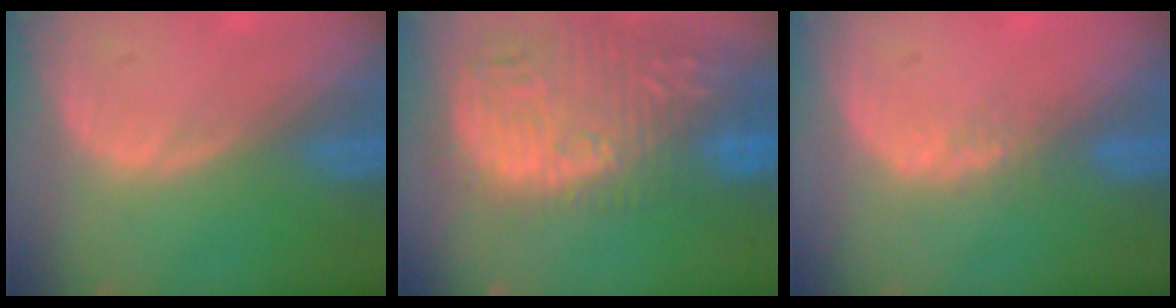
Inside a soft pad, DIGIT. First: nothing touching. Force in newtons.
{"total": 15.8, "press": 13.2, "slide": 8.8}
{"total": 1.7, "press": 1.4, "slide": 0.9}